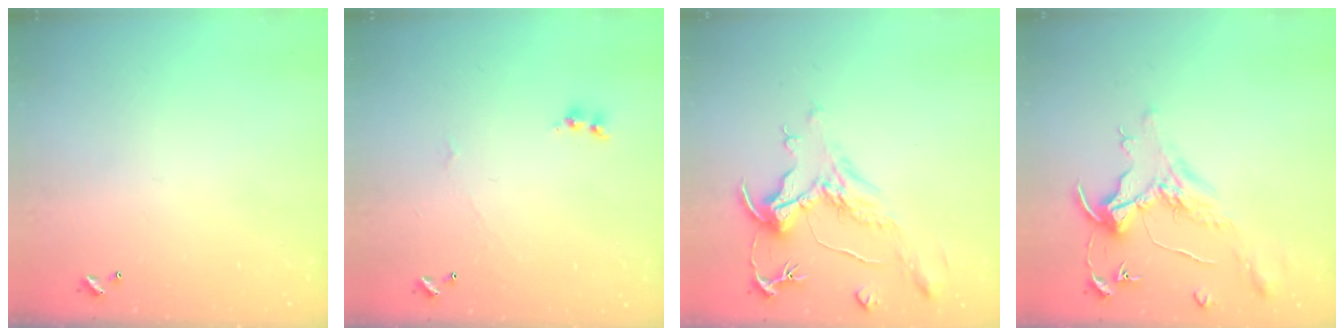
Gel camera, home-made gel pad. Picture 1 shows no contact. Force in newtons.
{"total": 1.6, "press": 1.5, "slide": 0.4}
{"total": 1.9, "press": 1.4, "slide": 1.2}
{"total": 1.6, "press": 1.4, "slide": 0.7}